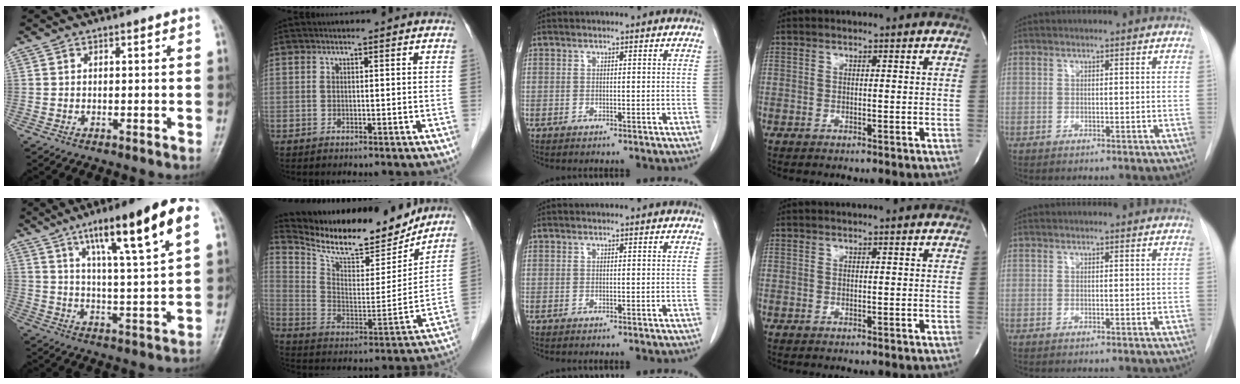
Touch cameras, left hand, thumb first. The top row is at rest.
{"thumb": {"total": 18.2, "force": [9.1, 2.6, 15.5], "torque": [-0.229, -0.022, 0.141]}, "index": {"total": 19.3, "force": [17.6, 4.4, 6.6], "torque": [-0.128, -0.015, 0.278]}}